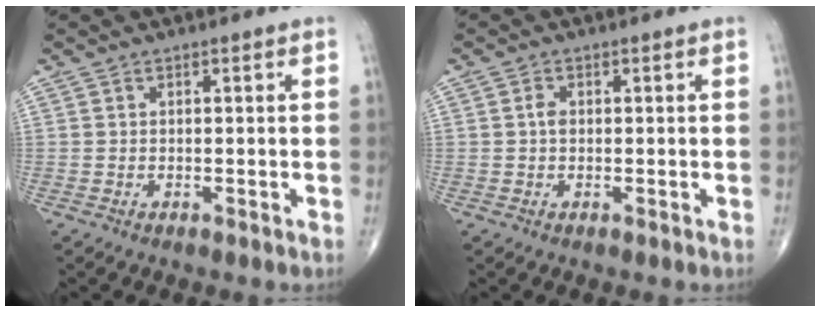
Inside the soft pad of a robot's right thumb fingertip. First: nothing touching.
{"total": 1.6, "force": [0.1, 1.1, 1.2], "torque": [-0.020, 0.004, -0.001]}